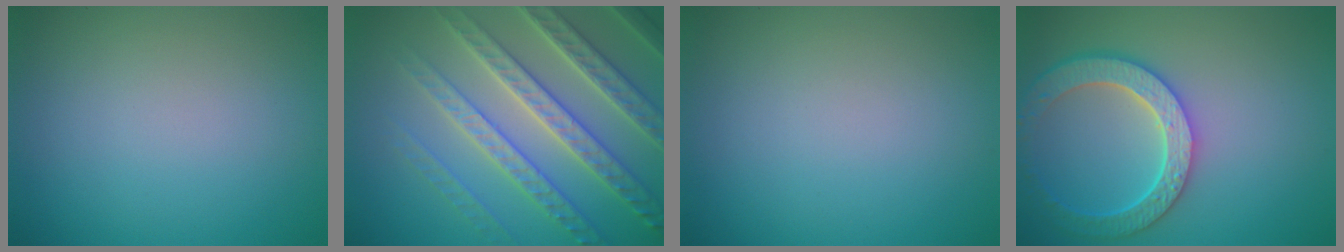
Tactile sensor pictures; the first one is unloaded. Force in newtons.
{"total": 7.1, "press": 6.8, "slide": 1.8}
{"total": 0.0}
{"total": 5.9, "press": 4.7, "slide": 3.5}